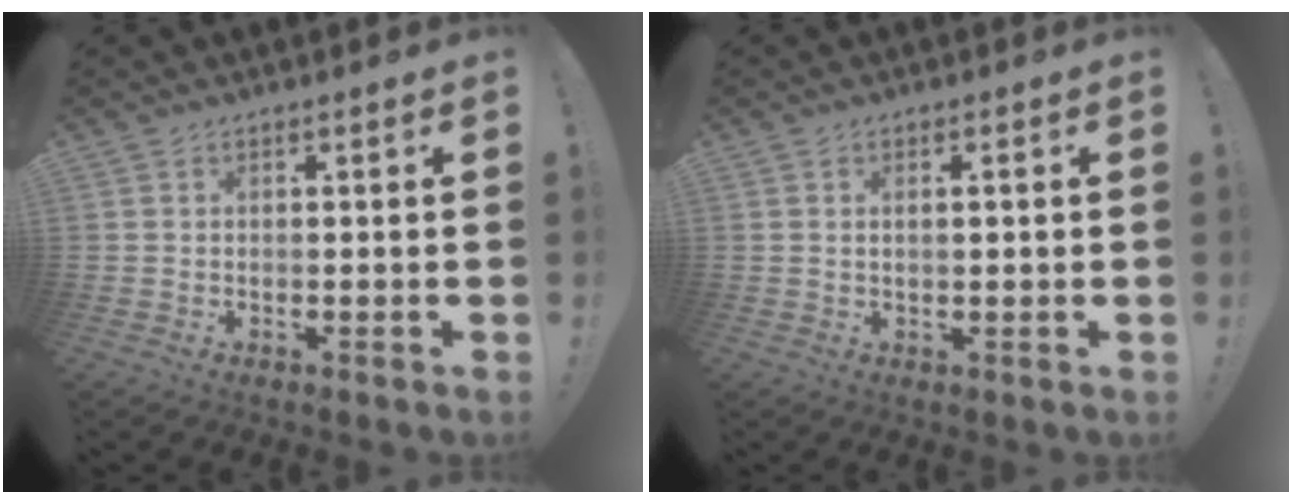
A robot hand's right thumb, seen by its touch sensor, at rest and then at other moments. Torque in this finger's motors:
{"motor_torque": [-0.19, -0.10, -0.32, 0.27, -0.02]}